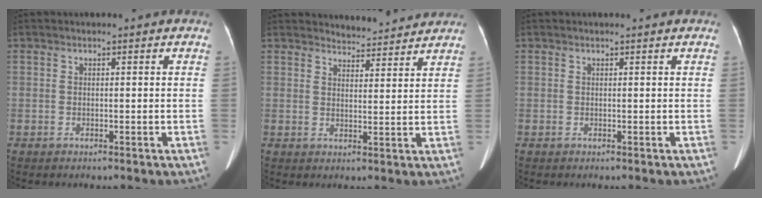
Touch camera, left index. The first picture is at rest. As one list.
[{"total": 5.7, "force": [5.7, 0.5, 0.1], "torque": [-0.011, 0.007, 0.072]}, {"total": 1.5, "force": [1.4, 0.1, 0.4], "torque": [-0.011, 0.011, 0.014]}]